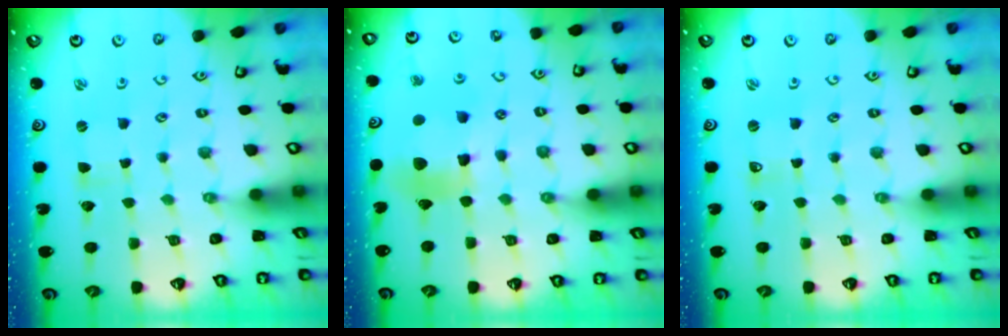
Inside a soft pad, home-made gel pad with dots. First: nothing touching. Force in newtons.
{"total": 12.1, "press": 12.0, "slide": 1.6}
{"total": 1.2, "press": 1.2, "slide": 0.1}